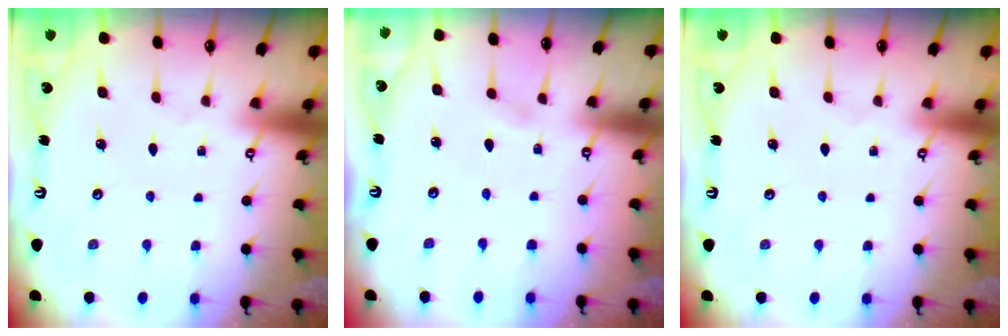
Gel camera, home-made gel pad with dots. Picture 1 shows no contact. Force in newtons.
{"total": 1.6, "press": 1.6, "slide": 0.2}
{"total": 0.0}